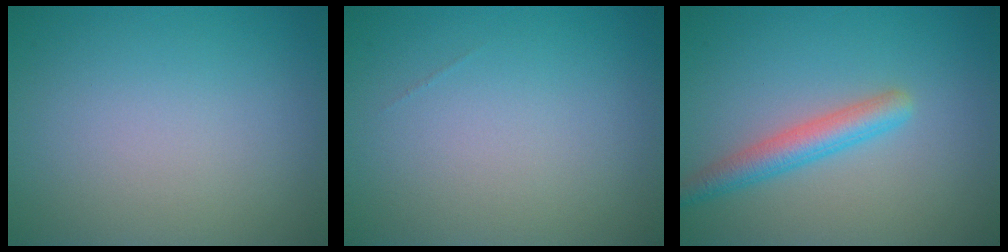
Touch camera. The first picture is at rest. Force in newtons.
{"total": 0.0}
{"total": 3.0, "press": 3.0, "slide": 0.2}